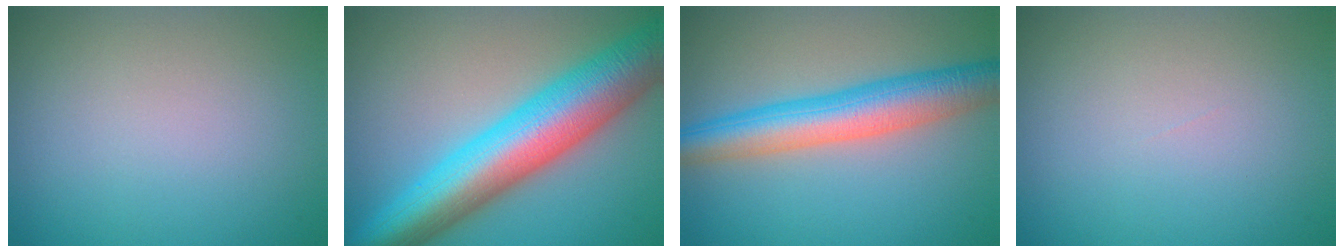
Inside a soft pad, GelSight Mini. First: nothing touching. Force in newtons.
{"total": 11.5, "press": 11.5, "slide": 0.2}
{"total": 6.8, "press": 6.8, "slide": 0.1}
{"total": 0.0}